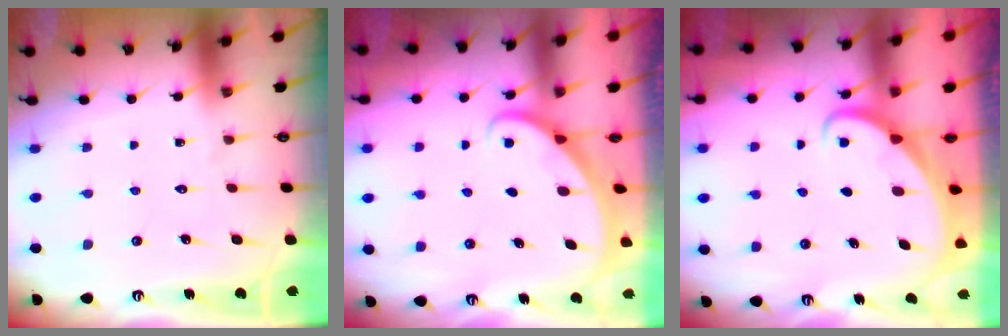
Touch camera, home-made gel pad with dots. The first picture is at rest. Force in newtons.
{"total": 2.1, "press": 2.1, "slide": 0.1}
{"total": 2.1, "press": 2.1, "slide": 0.2}